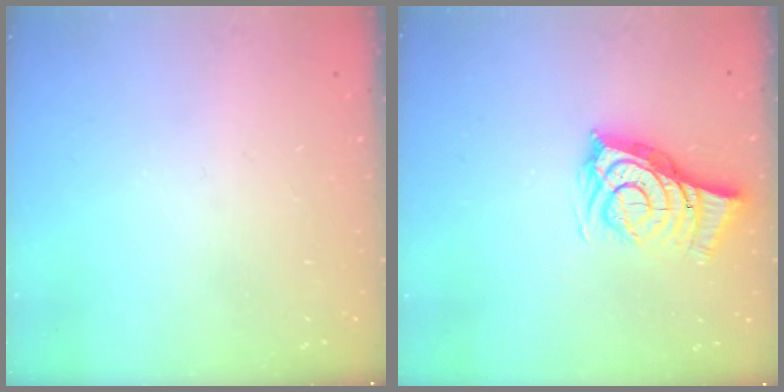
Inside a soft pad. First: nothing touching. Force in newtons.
{"total": 9.5, "press": 8.9, "slide": 3.4}